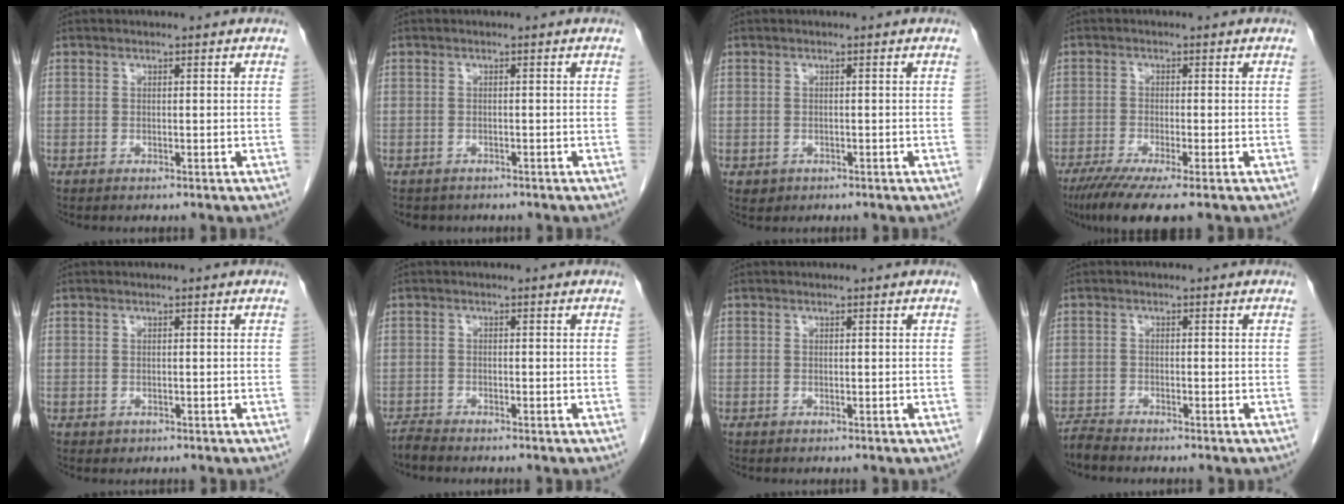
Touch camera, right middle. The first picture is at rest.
{"total": 3.0, "force": [-2.4, 1.7, 0.5], "torque": [-0.008, 0.002, -0.029]}
{"total": 1.1, "force": [-0.4, 1.0, 0.2], "torque": [-0.004, 0.004, 0.002]}
{"total": 7.6, "force": [-5.3, 0.3, 5.5], "torque": [-0.085, -0.018, -0.087]}
{"total": 0.5, "force": [-0.2, 0.5, 0.1], "torque": [-0.005, 0.002, 0.001]}
{"total": 1.3, "force": [-1.3, -0.2, 0.1], "torque": [-0.006, -0.005, -0.026]}
{"total": 0.0}
{"total": 1.8, "force": [-1.8, -0.2, 0.1], "torque": [-0.006, -0.008, -0.035]}